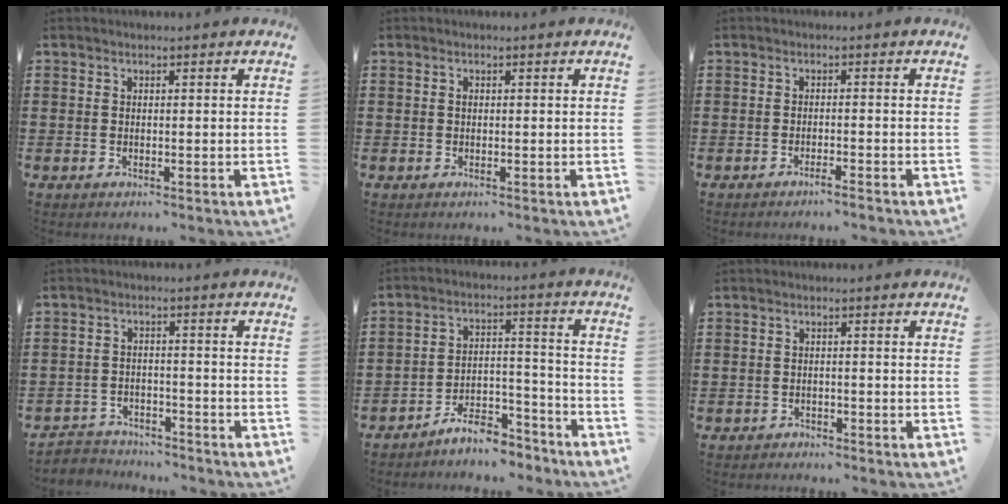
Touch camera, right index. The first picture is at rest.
{"total": 0.5, "force": [0.0, 0.3, 0.4], "torque": [-0.009, -0.001, 0.001]}
{"total": 1.6, "force": [-1.4, -0.3, 0.6], "torque": [-0.011, -0.001, -0.027]}
{"total": 3.3, "force": [-3.2, 0.6, -0.4], "torque": [-0.004, 0.000, -0.072]}
{"total": 7.2, "force": [-6.7, 1.6, 2.0], "torque": [-0.024, 0.024, -0.126]}
{"total": 1.1, "force": [-1.1, 0.3, -0.2], "torque": [-0.001, 0.003, -0.025]}